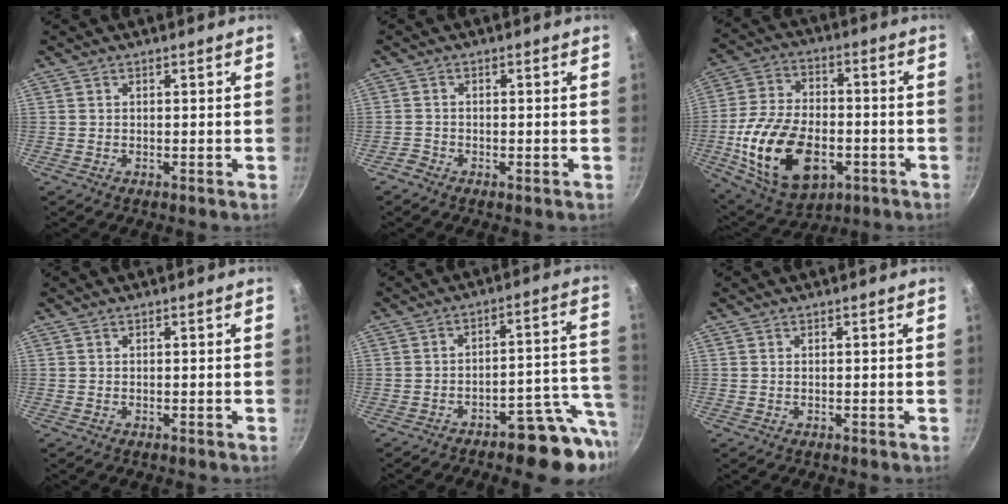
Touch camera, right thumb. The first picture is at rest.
{"total": 1.6, "force": [-1.3, 0.7, 0.5], "torque": [-0.018, 0.007, -0.028]}
{"total": 21.5, "force": [-5.8, 13.1, 16.0], "torque": [-0.289, 0.020, -0.087]}
{"total": 0.0}
{"total": 11.4, "force": [-6.3, 4.7, 8.3], "torque": [-0.057, 0.059, -0.087]}
{"total": 0.0}